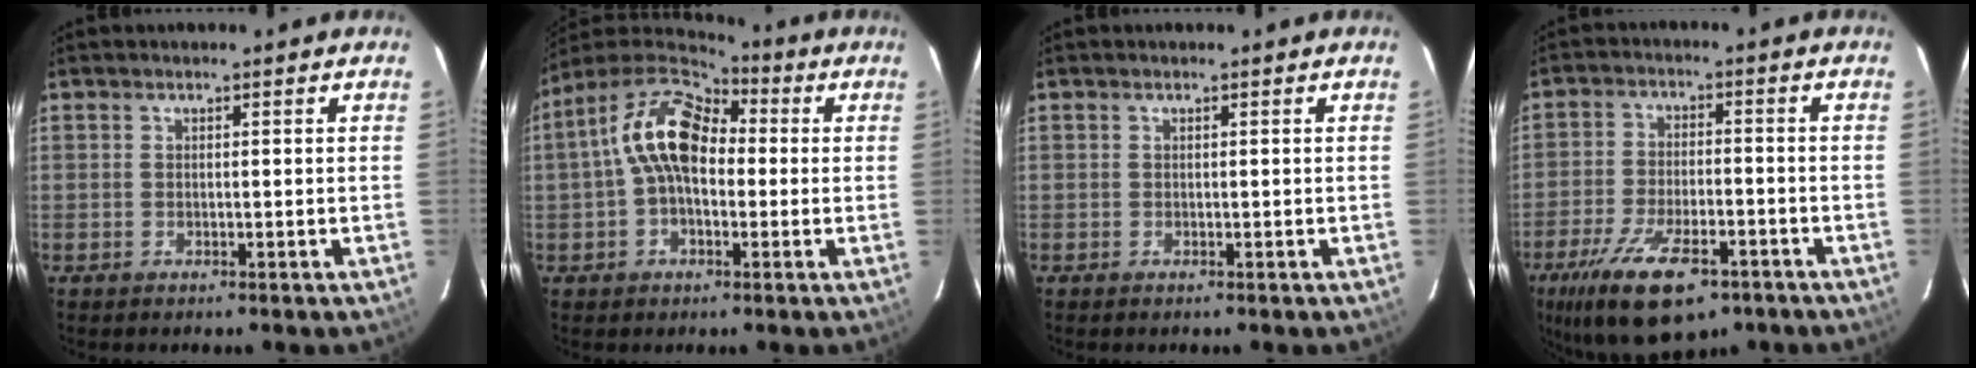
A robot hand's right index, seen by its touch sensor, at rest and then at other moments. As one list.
[{"total": 13.1, "force": [0.9, 7.8, 10.5], "torque": [-0.194, 0.032, 0.007]}, {"total": 0.0}, {"total": 16.7, "force": [-10.4, 6.6, 11.3], "torque": [-0.234, -0.036, -0.171]}]